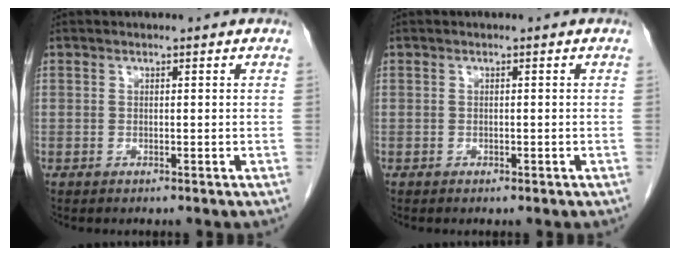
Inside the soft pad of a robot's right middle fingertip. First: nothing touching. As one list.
[{"total": 0.0}]